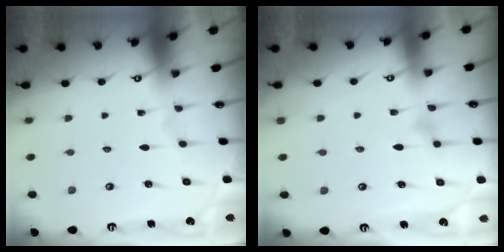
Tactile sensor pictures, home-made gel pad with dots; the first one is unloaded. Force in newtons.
{"total": 8.3, "press": 8.3, "slide": 0.5}